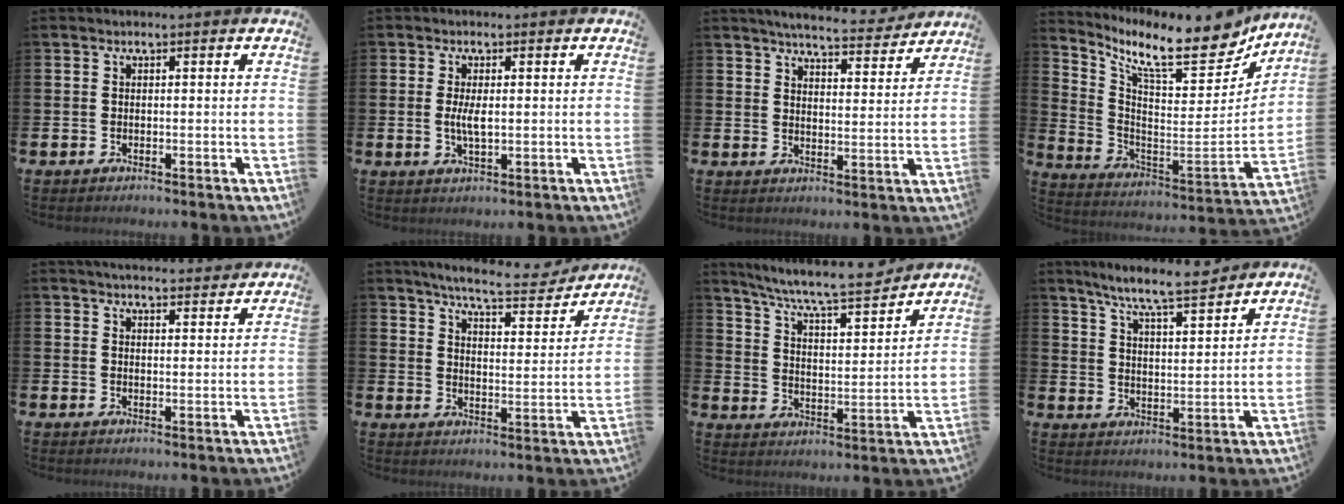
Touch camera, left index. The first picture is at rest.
{"total": 2.9, "force": [0.2, 1.0, 2.7], "torque": [-0.048, 0.001, 0.001]}
{"total": 5.6, "force": [5.4, 0.6, 1.2], "torque": [-0.021, -0.039, 0.089]}
{"total": 12.6, "force": [9.9, 3.6, 6.9], "torque": [-0.136, -0.075, 0.161]}
{"total": 3.8, "force": [3.8, 0.3, 0.3], "torque": [0.000, -0.022, 0.066]}
{"total": 7.6, "force": [7.2, 0.6, 2.6], "torque": [-0.060, -0.044, 0.121]}
{"total": 8.2, "force": [7.6, 0.7, 3.1], "torque": [-0.083, -0.058, 0.126]}
{"total": 7.7, "force": [7.1, 0.1, 2.9], "torque": [-0.072, -0.044, 0.123]}